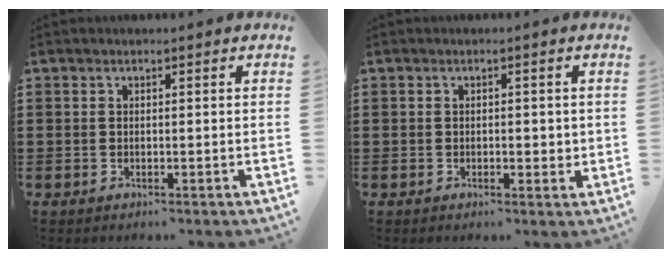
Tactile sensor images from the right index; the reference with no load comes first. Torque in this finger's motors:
{"motor_torque": [-0.38, 0.49, 0.00, -0.01]}